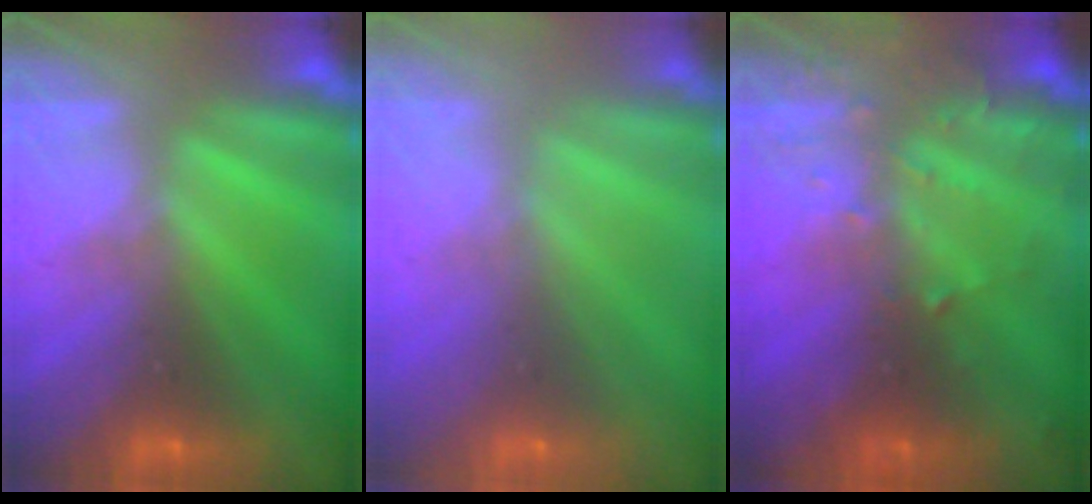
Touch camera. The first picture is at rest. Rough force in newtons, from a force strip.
{"total": 7.3}
{"total": 3.3}